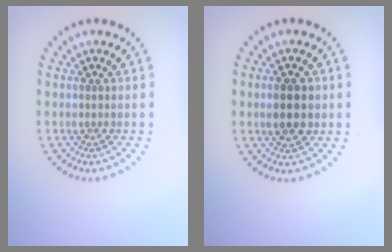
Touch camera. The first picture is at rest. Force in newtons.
{"total": 3.6, "press": 3.6, "slide": 0.2}